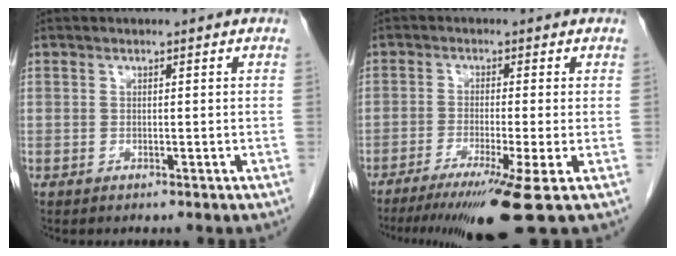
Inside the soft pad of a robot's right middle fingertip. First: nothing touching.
{"total": 9.8, "force": [-6.4, -1.5, 7.3], "torque": [-0.113, -0.031, -0.101]}